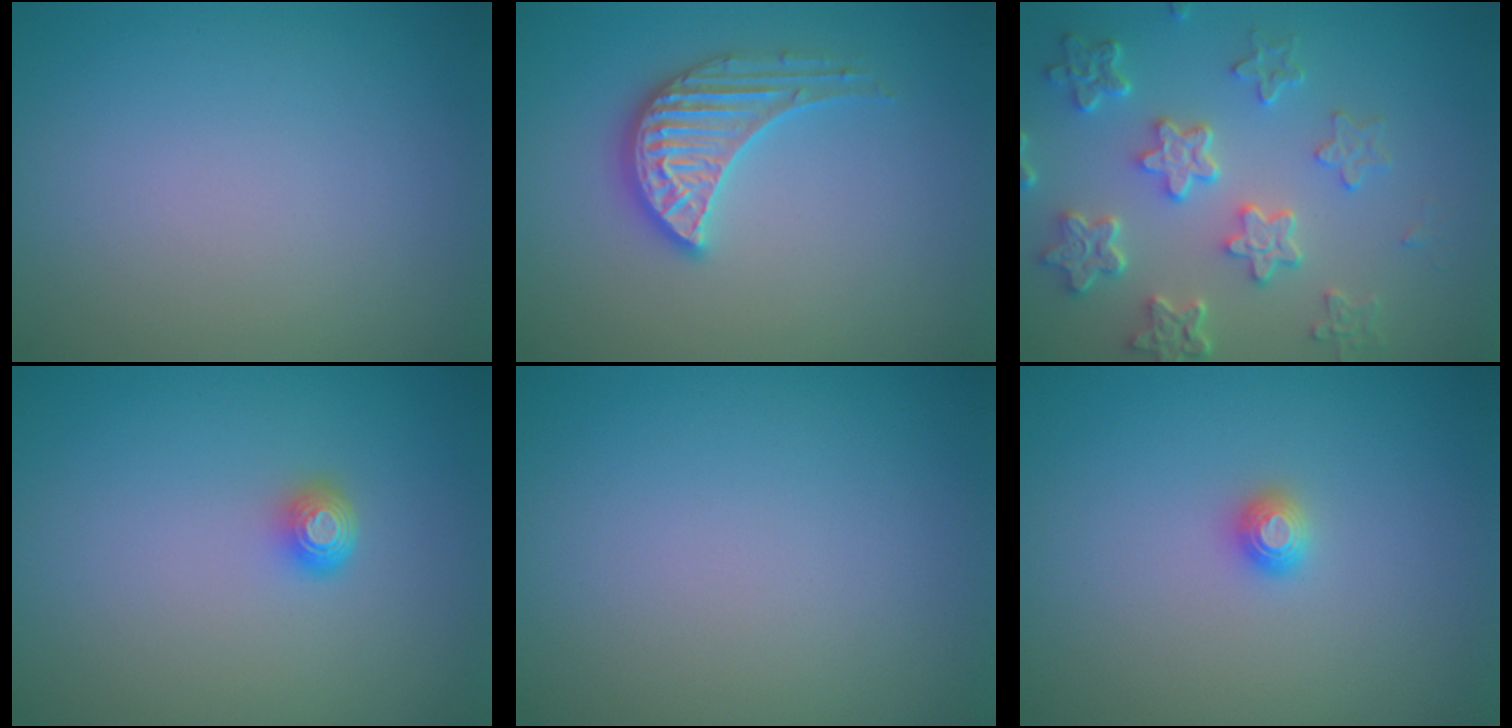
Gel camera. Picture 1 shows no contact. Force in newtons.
{"total": 3.5, "press": 3.3, "slide": 1.1}
{"total": 5.8, "press": 4.6, "slide": 3.6}
{"total": 1.6, "press": 1.2, "slide": 1.2}
{"total": 0.0}
{"total": 1.2, "press": 1.2, "slide": 0.1}